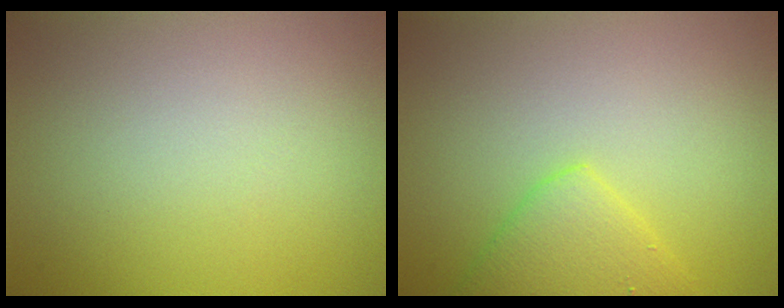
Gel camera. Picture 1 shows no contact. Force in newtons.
{"total": 3.5, "press": 3.5, "slide": 0.3}